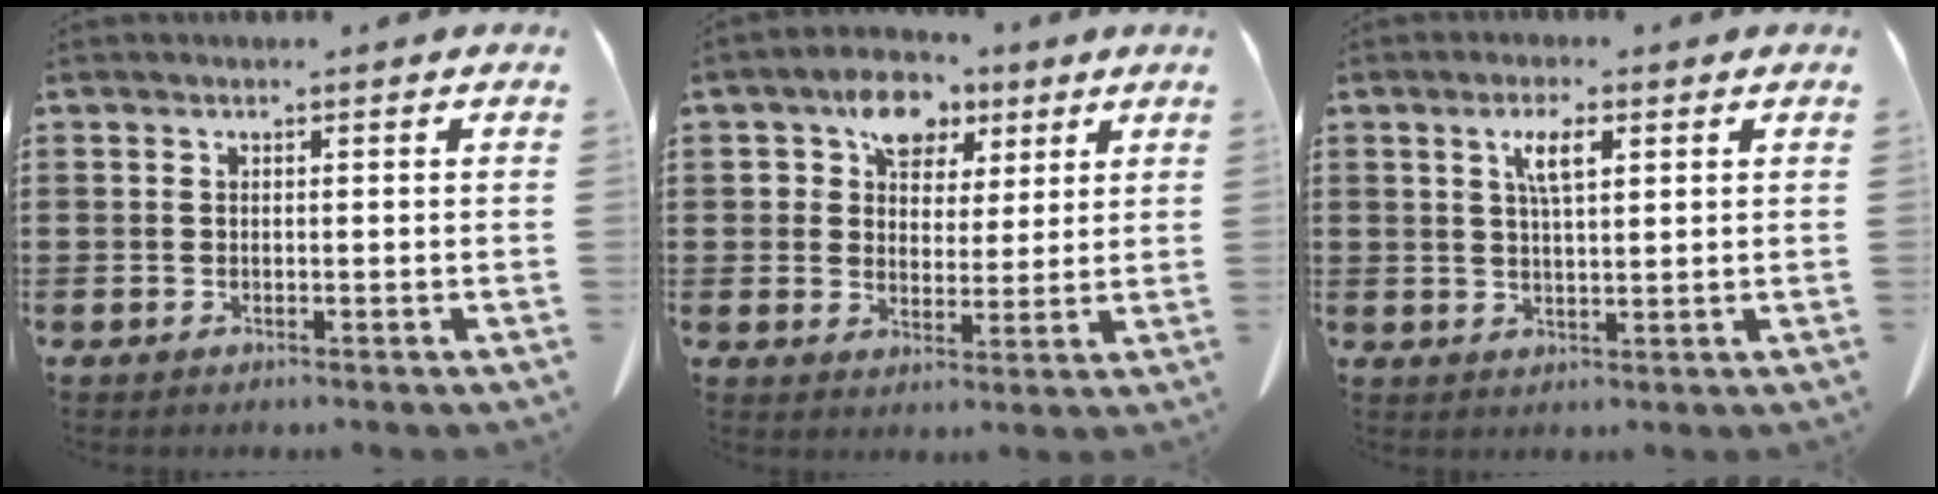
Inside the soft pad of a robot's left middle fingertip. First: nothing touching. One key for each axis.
{"total": 7.6, "fx": 4.4, "fy": 5.3, "fz": 3.2, "tx": -0.065, "ty": 0.008, "tz": 0.076}
{"total": 4.5, "fx": 1.9, "fy": 1.3, "fz": 3.8, "tx": -0.073, "ty": 0.005, "tz": 0.028}